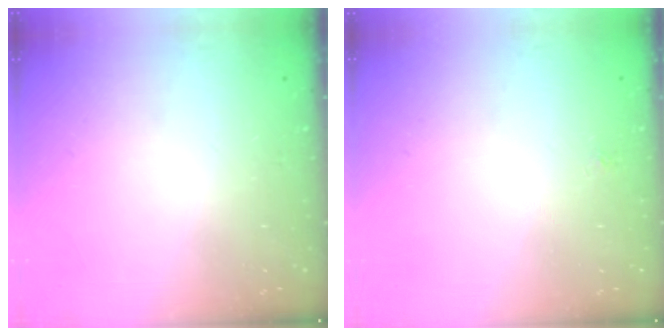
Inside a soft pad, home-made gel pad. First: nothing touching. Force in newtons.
{"total": 1.9, "press": 1.8, "slide": 0.4}